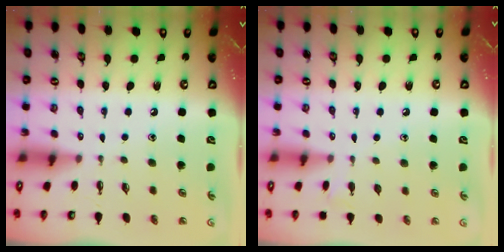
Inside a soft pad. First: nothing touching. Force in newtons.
{"total": 4.3, "press": 4.2, "slide": 0.6}